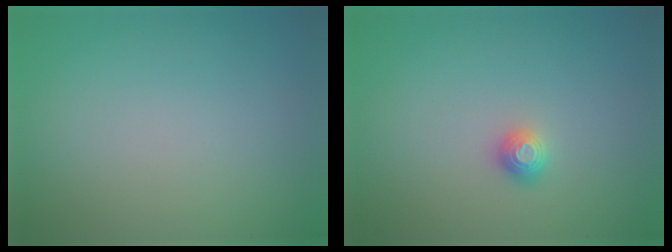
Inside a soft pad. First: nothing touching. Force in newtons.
{"total": 1.1, "press": 1.1, "slide": 0.3}